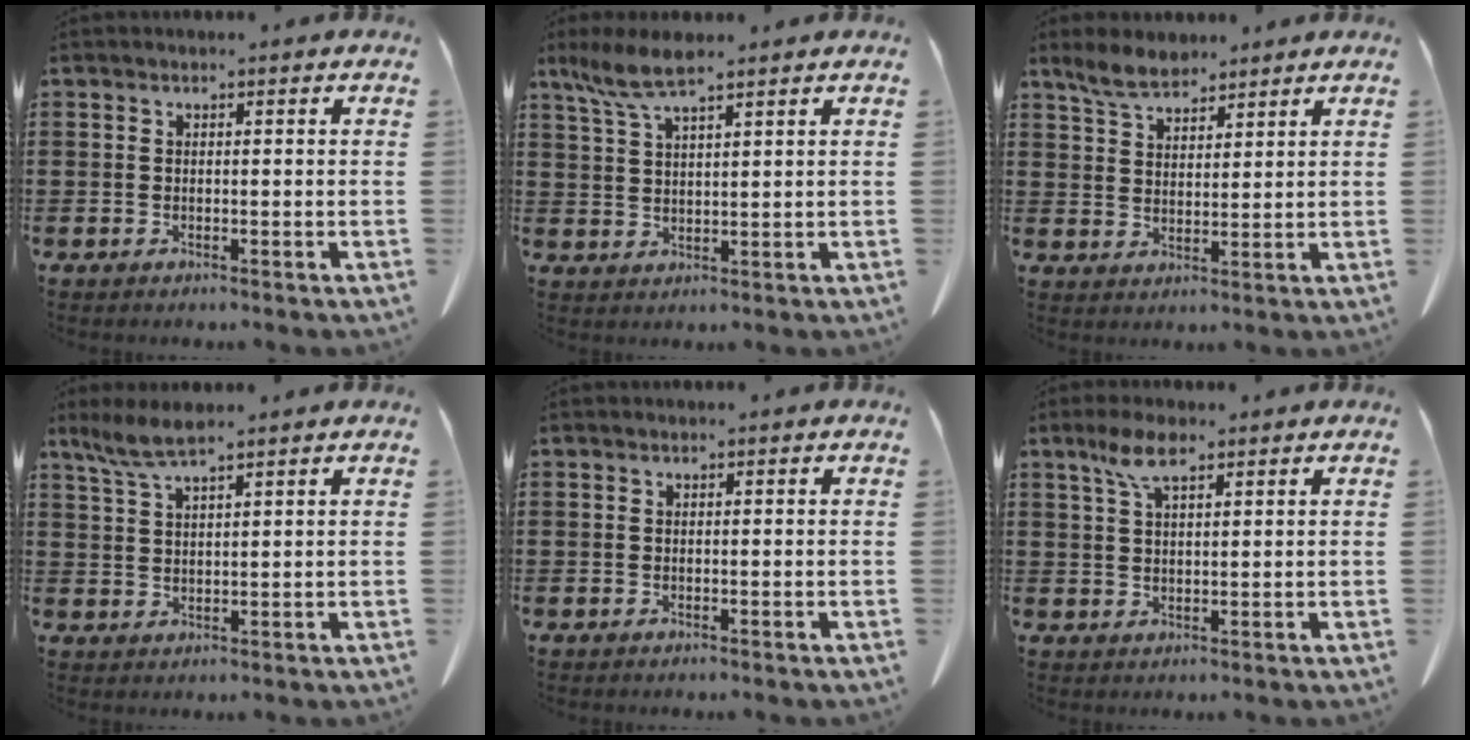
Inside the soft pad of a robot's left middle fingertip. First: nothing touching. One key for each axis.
{"total": 5.7, "fx": 4.1, "fy": 0.8, "fz": 3.9, "tx": -0.093, "ty": -0.009, "tz": 0.073}
{"total": 5.0, "fx": 4.4, "fy": 1.7, "fz": 1.7, "tx": -0.047, "ty": -0.006, "tz": 0.083}
{"total": 4.5, "fx": 3.4, "fy": 0.6, "fz": 2.9, "tx": -0.066, "ty": -0.005, "tz": 0.064}
{"total": 0.0}
{"total": 5.4, "fx": 3.1, "fy": 1.6, "fz": 4.1, "tx": -0.088, "ty": 0.006, "tz": 0.056}